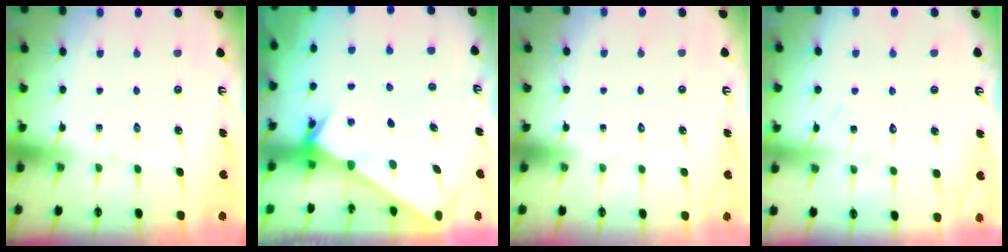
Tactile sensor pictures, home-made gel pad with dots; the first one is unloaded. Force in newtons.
{"total": 2.2, "press": 2.2, "slide": 0.2}
{"total": 1.7, "press": 1.7, "slide": 0.1}
{"total": 6.8, "press": 6.8, "slide": 0.2}